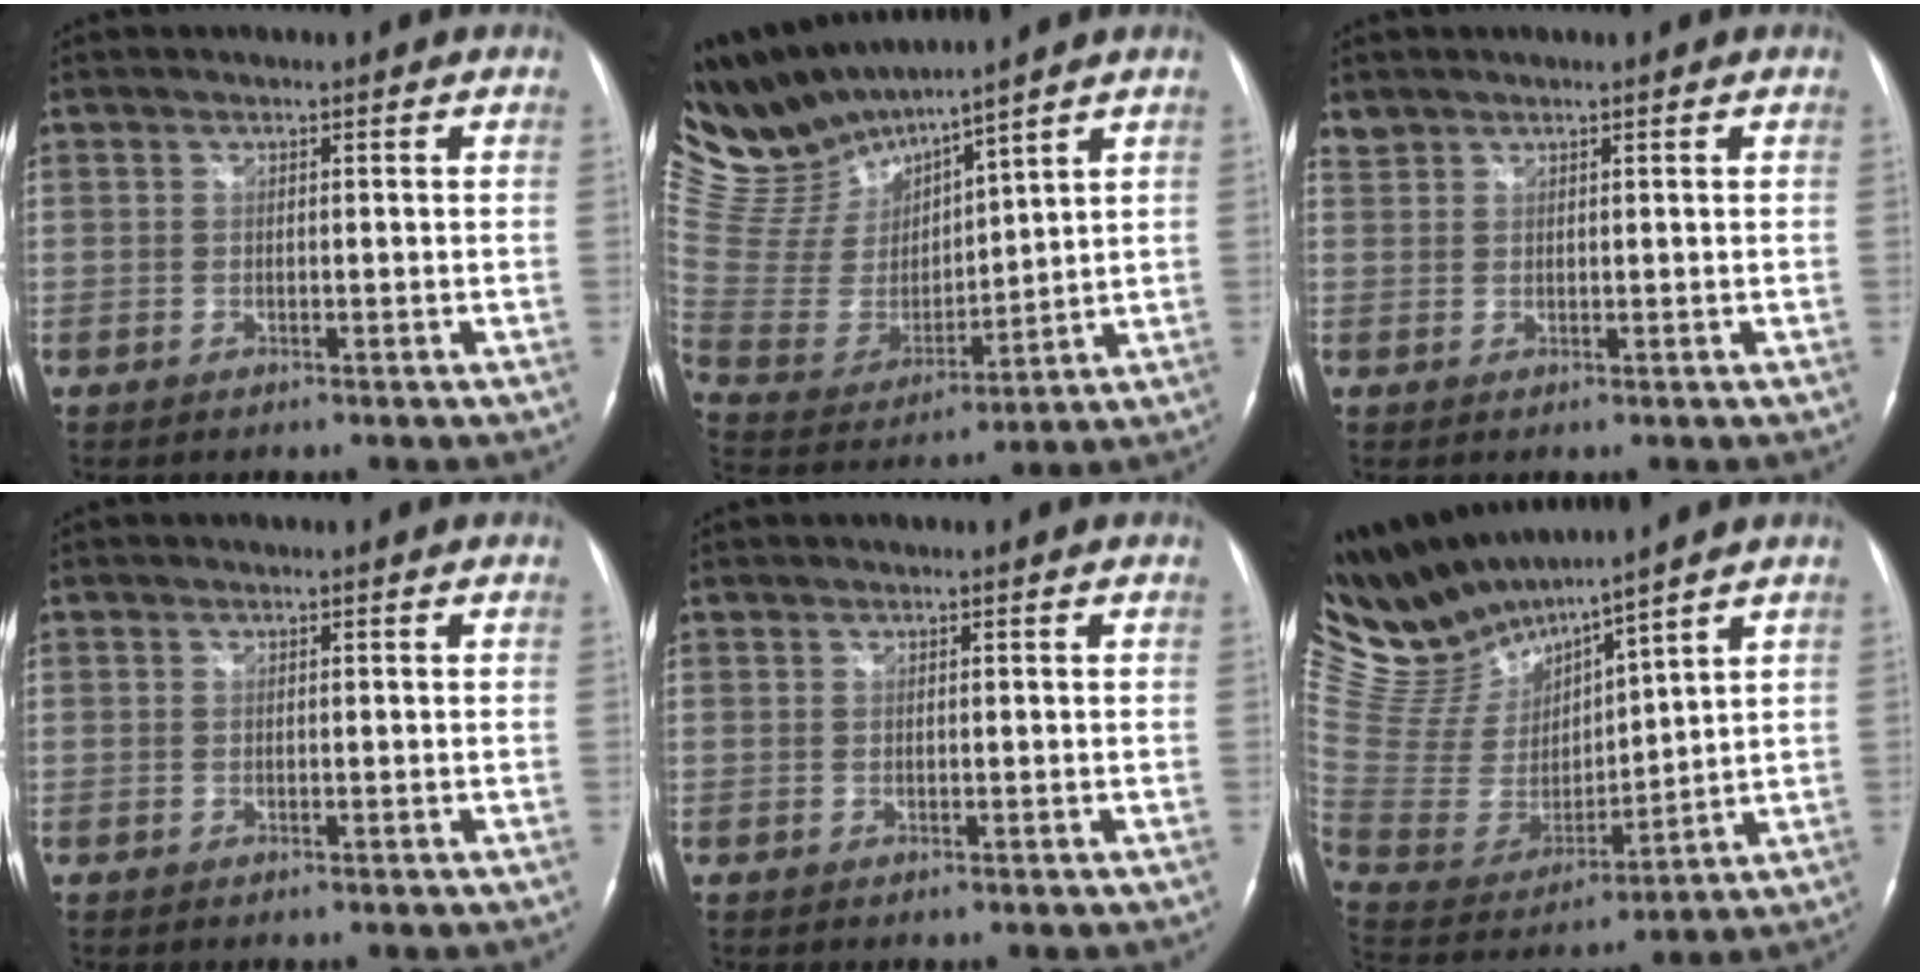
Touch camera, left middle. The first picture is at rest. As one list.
[{"total": 13.2, "force": [12.6, 1.5, 3.4], "torque": [-0.097, 0.007, 0.271]}, {"total": 1.3, "force": [1.2, 0.3, -0.2], "torque": [-0.002, 0.008, 0.029]}, {"total": 0.0}, {"total": 0.0}, {"total": 14.1, "force": [13.4, 1.2, 3.9], "torque": [-0.107, 0.004, 0.288]}]